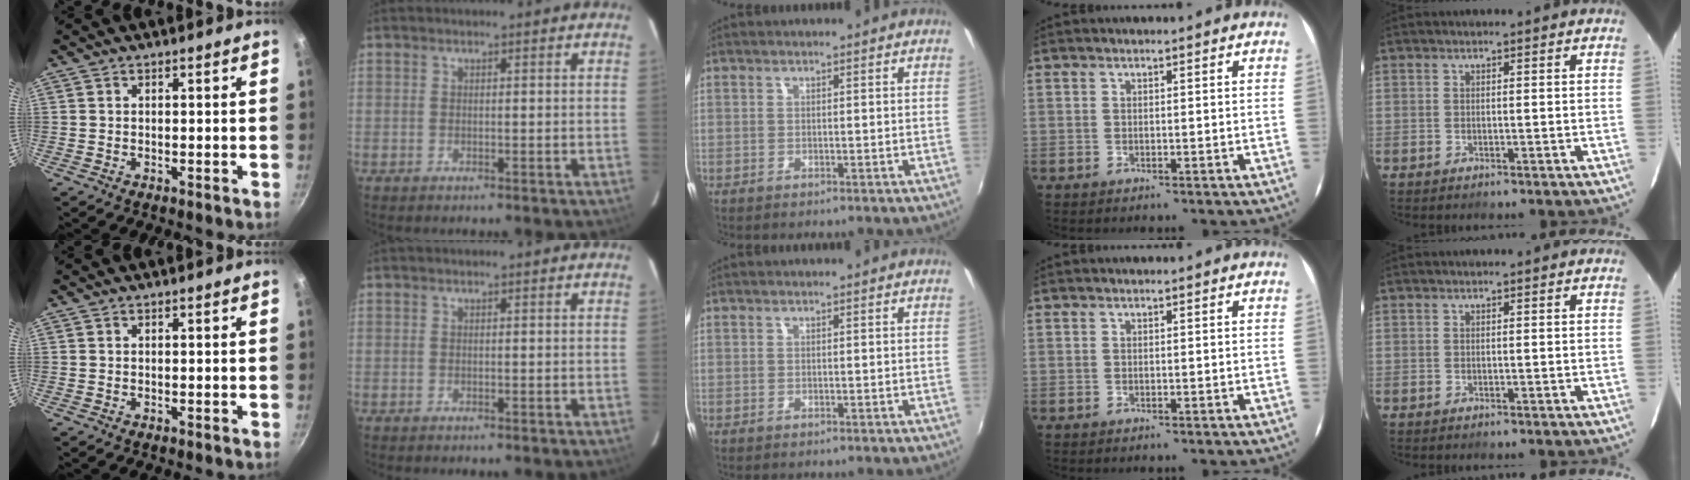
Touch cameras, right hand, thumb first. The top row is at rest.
{}